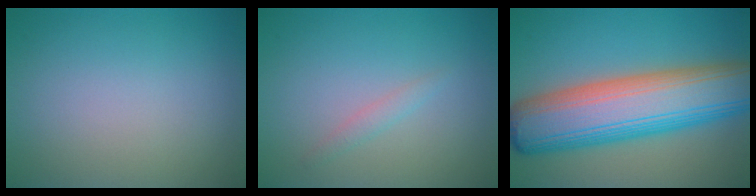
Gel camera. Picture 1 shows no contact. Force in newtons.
{"total": 0.9, "press": 0.8, "slide": 0.0}
{"total": 13.1, "press": 13.1, "slide": 0.4}